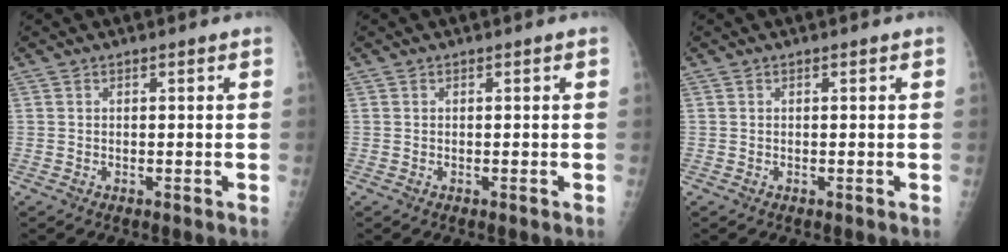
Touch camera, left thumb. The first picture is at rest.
{"total": 0.0}
{"total": 0.0}